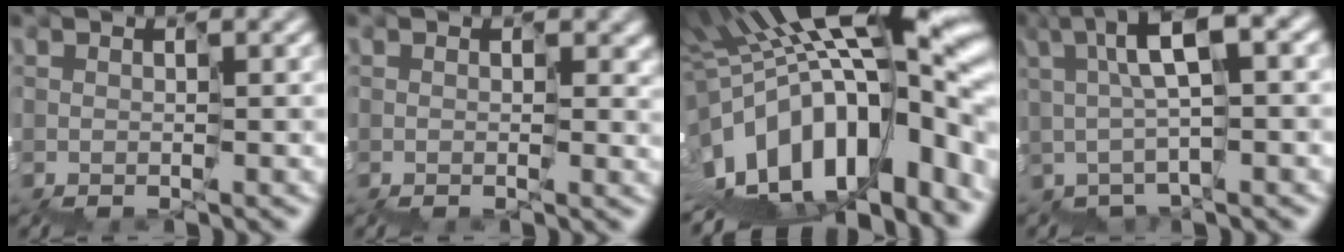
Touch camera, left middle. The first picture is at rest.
{"total": 3.9, "force": [0.8, 2.9, 2.5], "torque": [-0.027, -0.002, 0.015]}
{"total": 16.1, "force": [-2.4, 8.0, 13.8], "torque": [-0.208, 0.005, -0.043]}
{"total": 3.1, "force": [0.9, 0.1, 3.0], "torque": [-0.045, 0.025, 0.011]}